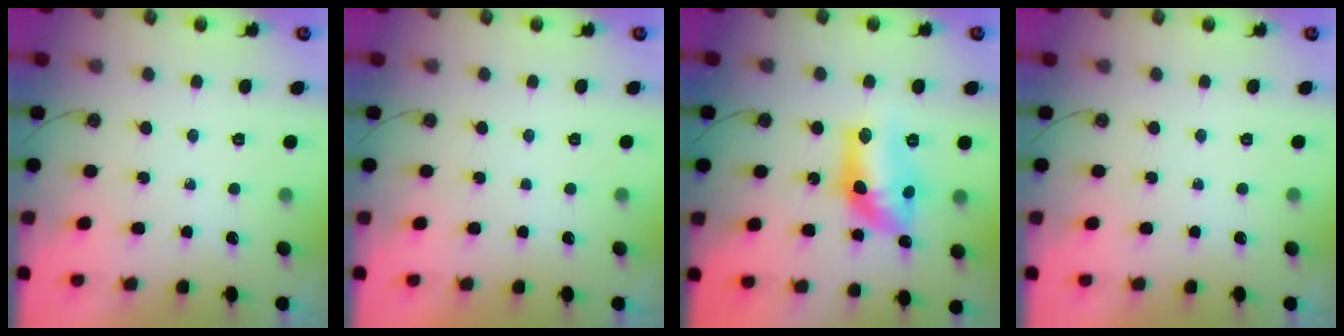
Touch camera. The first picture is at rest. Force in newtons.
{"total": 0.0}
{"total": 15.6, "press": 15.1, "slide": 3.7}
{"total": 0.0}